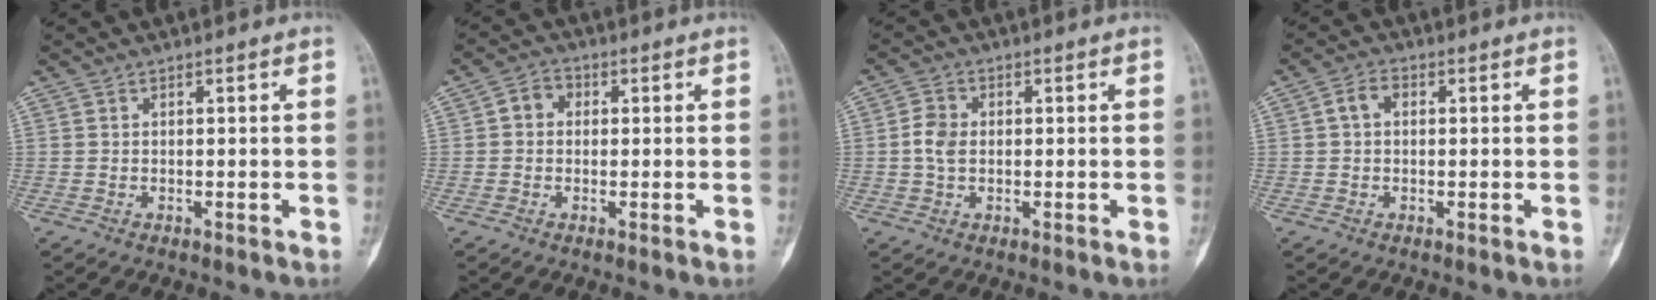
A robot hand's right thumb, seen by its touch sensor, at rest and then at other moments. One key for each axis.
{"total": 3.7, "fx": 0.3, "fy": 3.1, "fz": 1.9, "tx": -0.015, "ty": 0.011, "tz": -0.003}
{"total": 3.9, "fx": -0.1, "fy": 2.8, "fz": 2.7, "tx": -0.054, "ty": 0.007, "tz": -0.007}
{"total": 3.1, "fx": 0.4, "fy": 2.2, "fz": 2.2, "tx": -0.037, "ty": 0.013, "tz": 0.003}